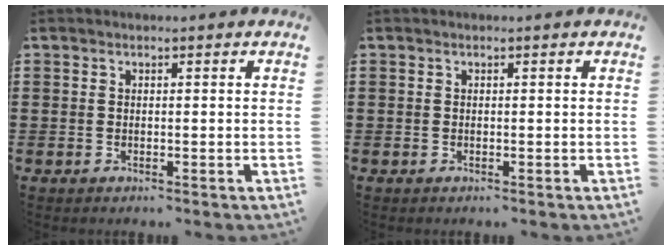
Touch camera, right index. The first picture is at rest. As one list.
[{"total": 0.0}]